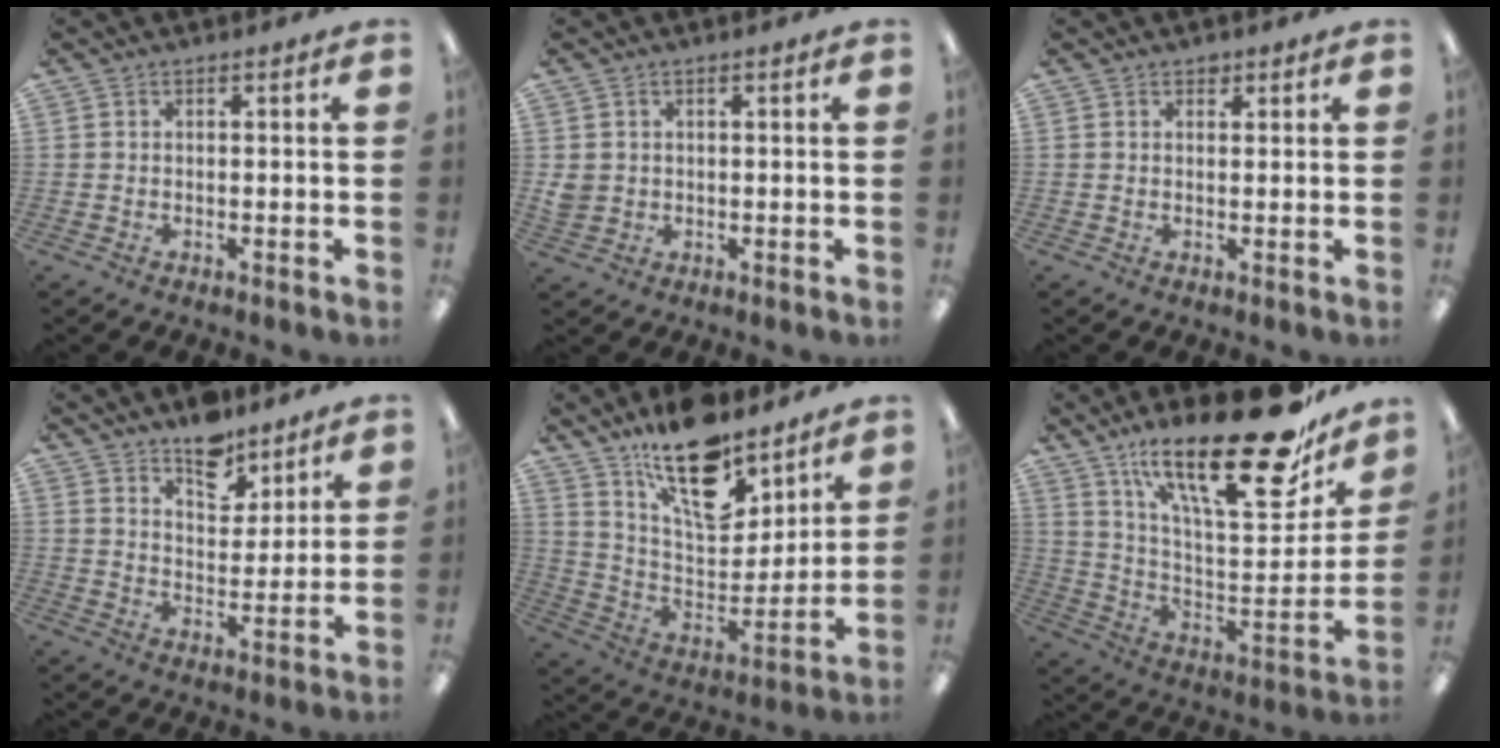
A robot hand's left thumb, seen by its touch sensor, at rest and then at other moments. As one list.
[{"total": 2.7, "force": [0.4, 2.6, 0.7], "torque": [-0.008, 0.001, 0.007]}, {"total": 1.4, "force": [1.1, 0.9, 0.3], "torque": [0.001, -0.001, 0.018]}, {"total": 9.3, "force": [7.6, 4.7, 2.8], "torque": [-0.021, -0.055, 0.133]}, {"total": 20.2, "force": [14.1, 9.3, 11.0], "torque": [-0.176, -0.094, 0.251]}, {"total": 27.8, "force": [18.9, 8.4, 18.5], "torque": [-0.280, -0.124, 0.313]}]